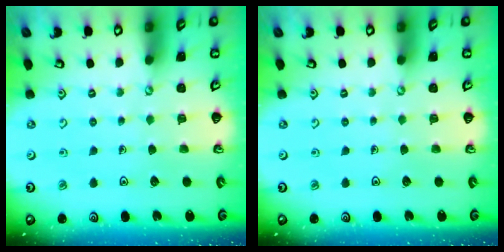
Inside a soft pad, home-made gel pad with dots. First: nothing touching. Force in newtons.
{"total": 0.0}